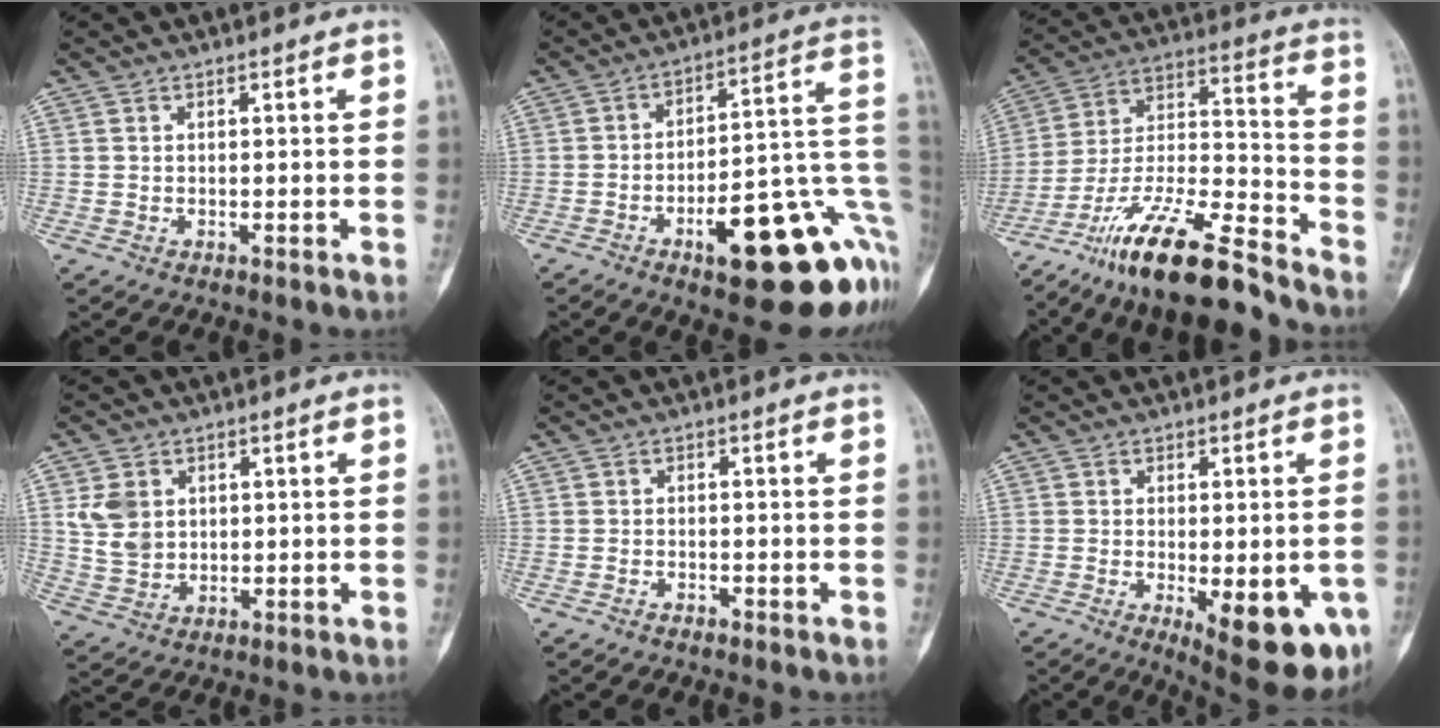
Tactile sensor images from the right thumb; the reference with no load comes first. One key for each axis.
{"total": 24.1, "fx": -8.4, "fy": 8.2, "fz": 21.1, "tx": -0.201, "ty": 0.051, "tz": -0.104}
{"total": 19.7, "fx": -15.5, "fy": 4.0, "fz": 11.6, "tx": -0.222, "ty": 0.082, "tz": -0.280}
{"total": 6.5, "fx": 1.8, "fy": 5.1, "fz": 3.6, "tx": -0.052, "ty": -0.005, "tz": 0.047}
{"total": 1.0, "fx": -0.9, "fy": 0.4, "fz": 0.3, "tx": -0.006, "ty": 0.005, "tz": -0.014}
{"total": 14.1, "fx": -5.1, "fy": 5.3, "fz": 12.0, "tx": -0.115, "ty": -0.007, "tz": -0.054}